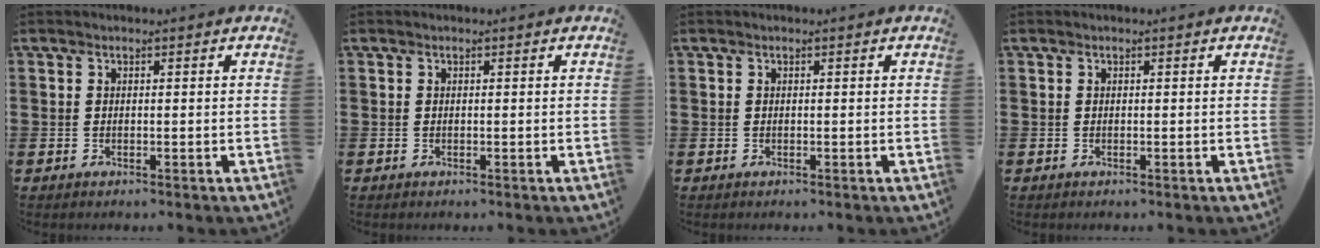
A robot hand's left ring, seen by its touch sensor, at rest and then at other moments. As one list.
[{"total": 0.0}, {"total": 0.0}, {"total": 0.0}]